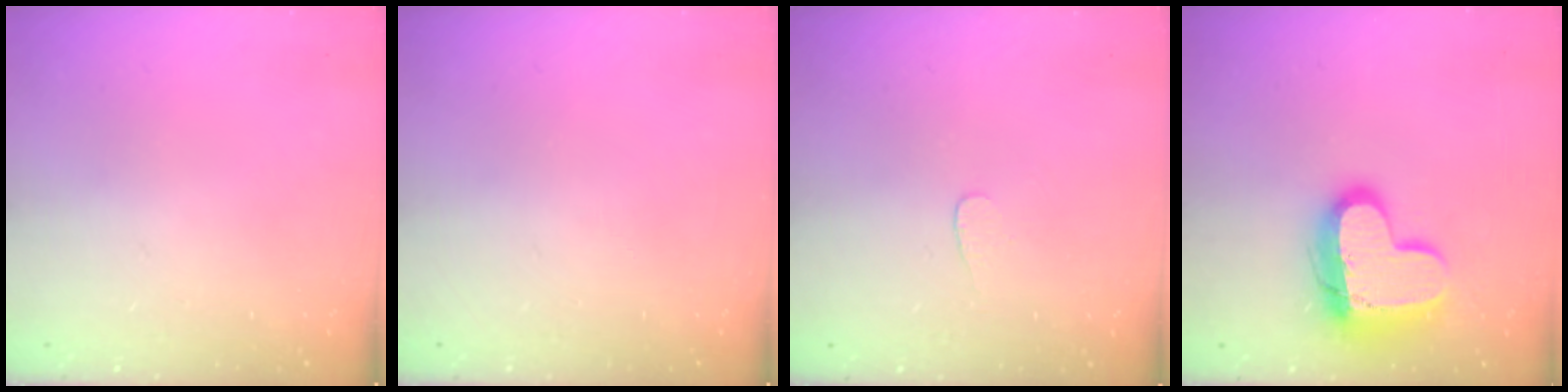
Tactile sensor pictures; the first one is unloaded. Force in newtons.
{"total": 0.0}
{"total": 3.0, "press": 3.0, "slide": 0.2}
{"total": 16.3, "press": 16.3, "slide": 1.3}